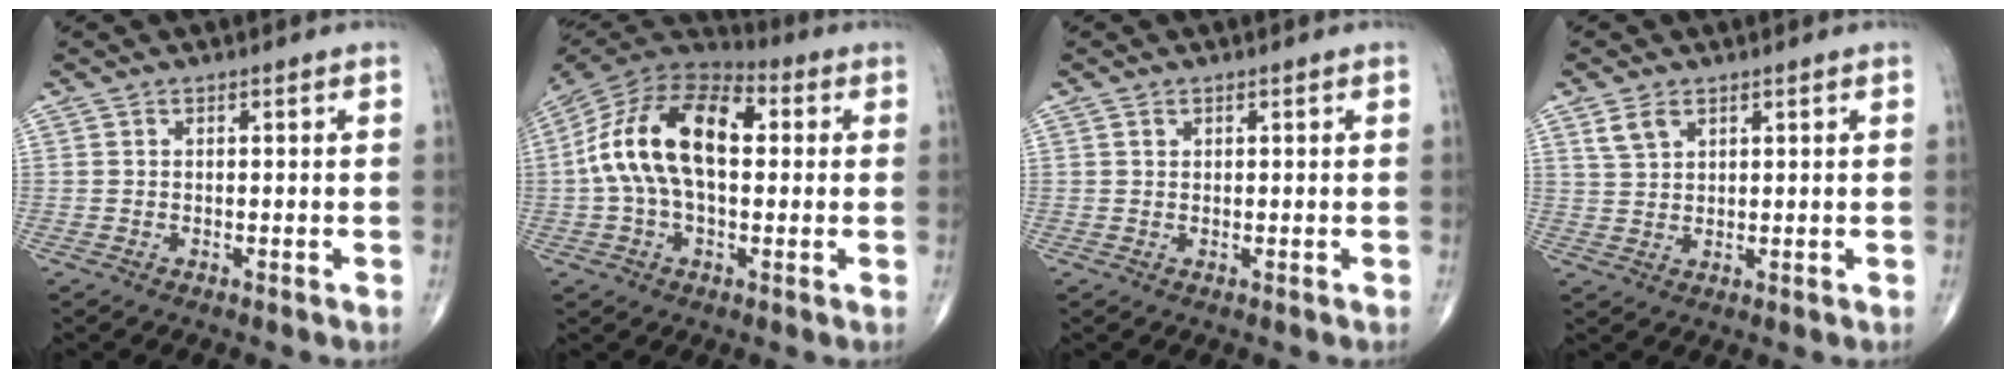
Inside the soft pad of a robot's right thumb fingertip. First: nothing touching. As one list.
[{"total": 18.9, "force": [1.9, 10.7, 15.5], "torque": [-0.289, 0.038, 0.022]}, {"total": 0.7, "force": [0.4, 0.6, 0.3], "torque": [0.000, -0.002, 0.007]}, {"total": 3.5, "force": [2.1, 2.0, 1.9], "torque": [-0.035, -0.004, 0.048]}]